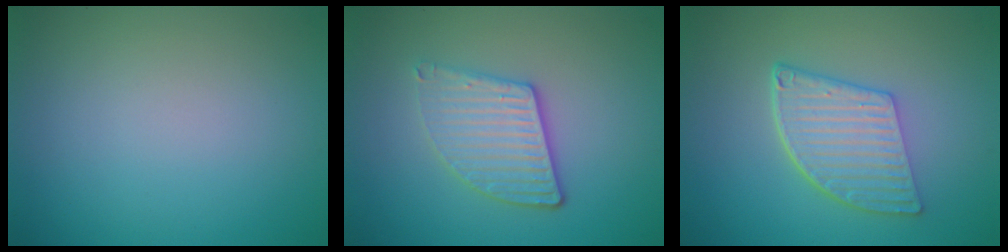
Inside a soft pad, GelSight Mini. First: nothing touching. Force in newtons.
{"total": 3.8, "press": 3.2, "slide": 2.0}
{"total": 5.8, "press": 4.2, "slide": 3.9}